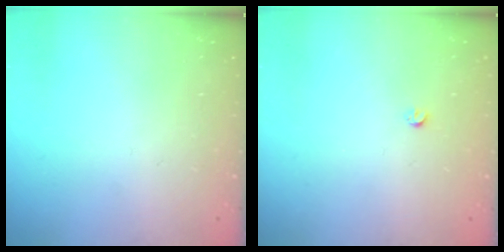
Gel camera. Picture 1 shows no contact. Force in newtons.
{"total": 2.8, "press": 2.8, "slide": 0.5}